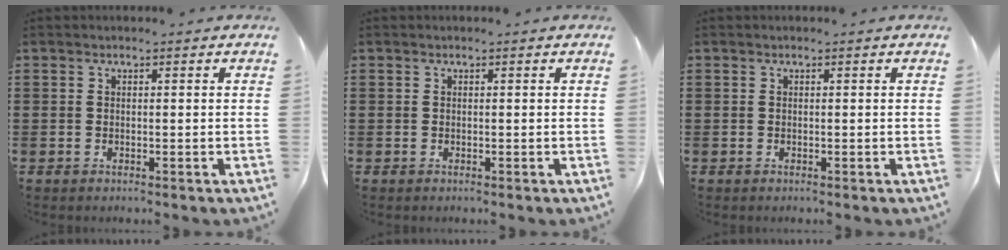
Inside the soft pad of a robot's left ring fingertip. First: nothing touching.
{"total": 0.0}
{"total": 0.0}